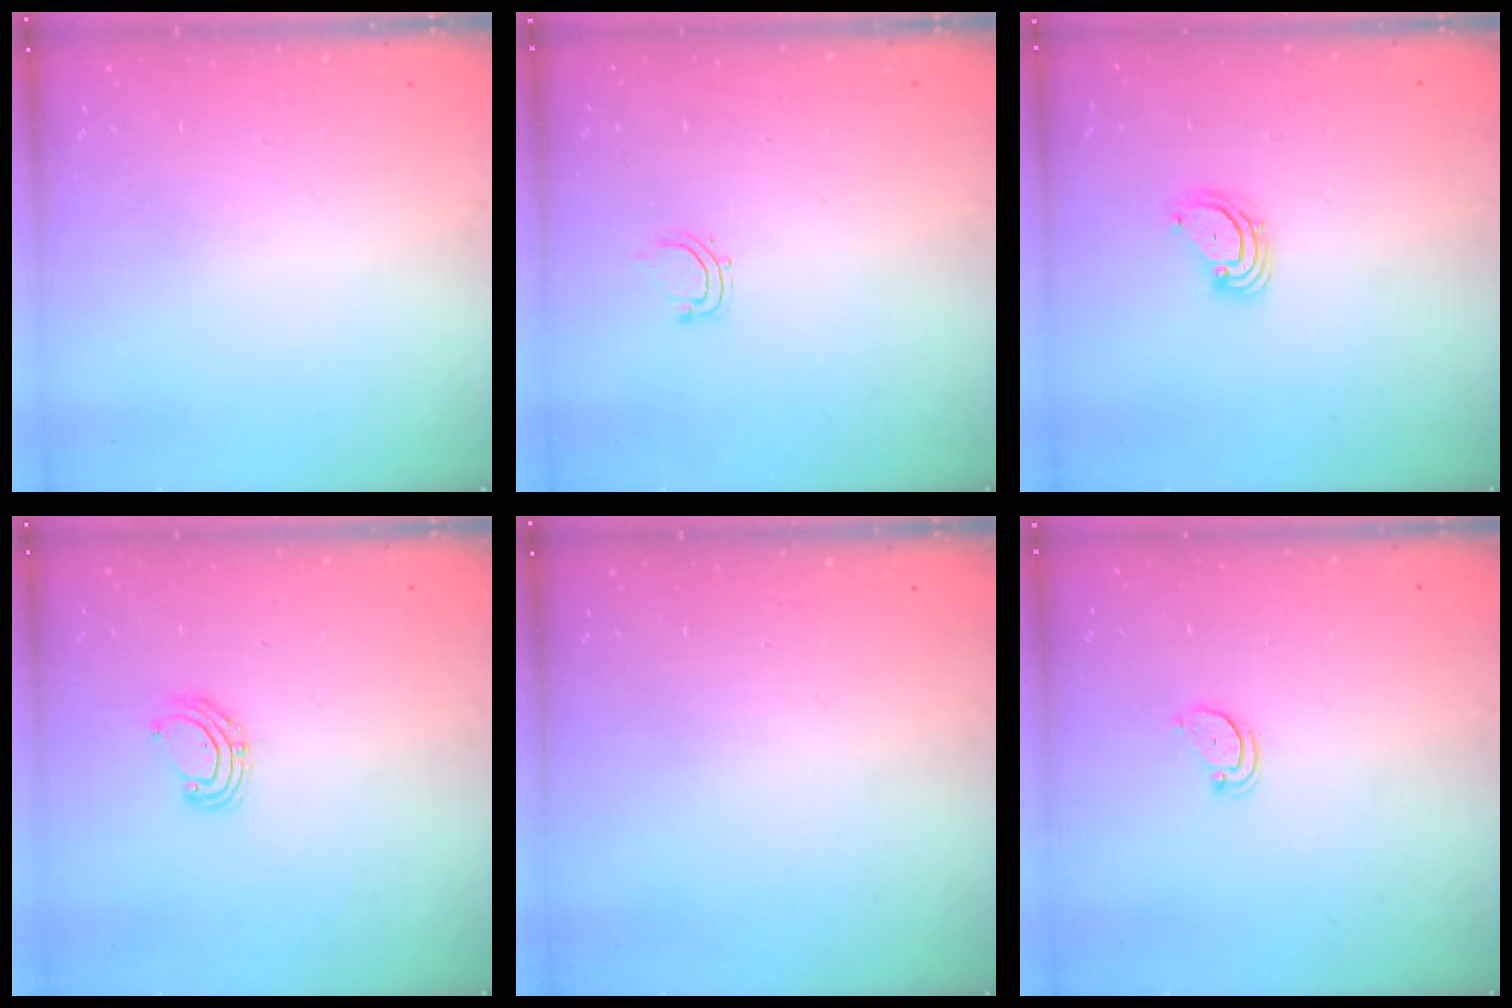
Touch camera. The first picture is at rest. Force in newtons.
{"total": 2.8, "press": 2.7, "slide": 0.5}
{"total": 3.6, "press": 3.6, "slide": 0.3}
{"total": 5.3, "press": 5.1, "slide": 1.4}
{"total": 0.0}
{"total": 2.4, "press": 2.4, "slide": 0.2}